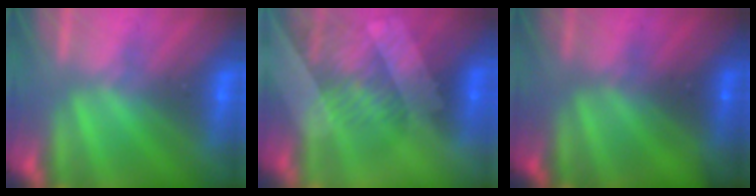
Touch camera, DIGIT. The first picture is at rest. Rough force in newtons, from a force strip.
{"total": 3.5}
{"total": 2.1}